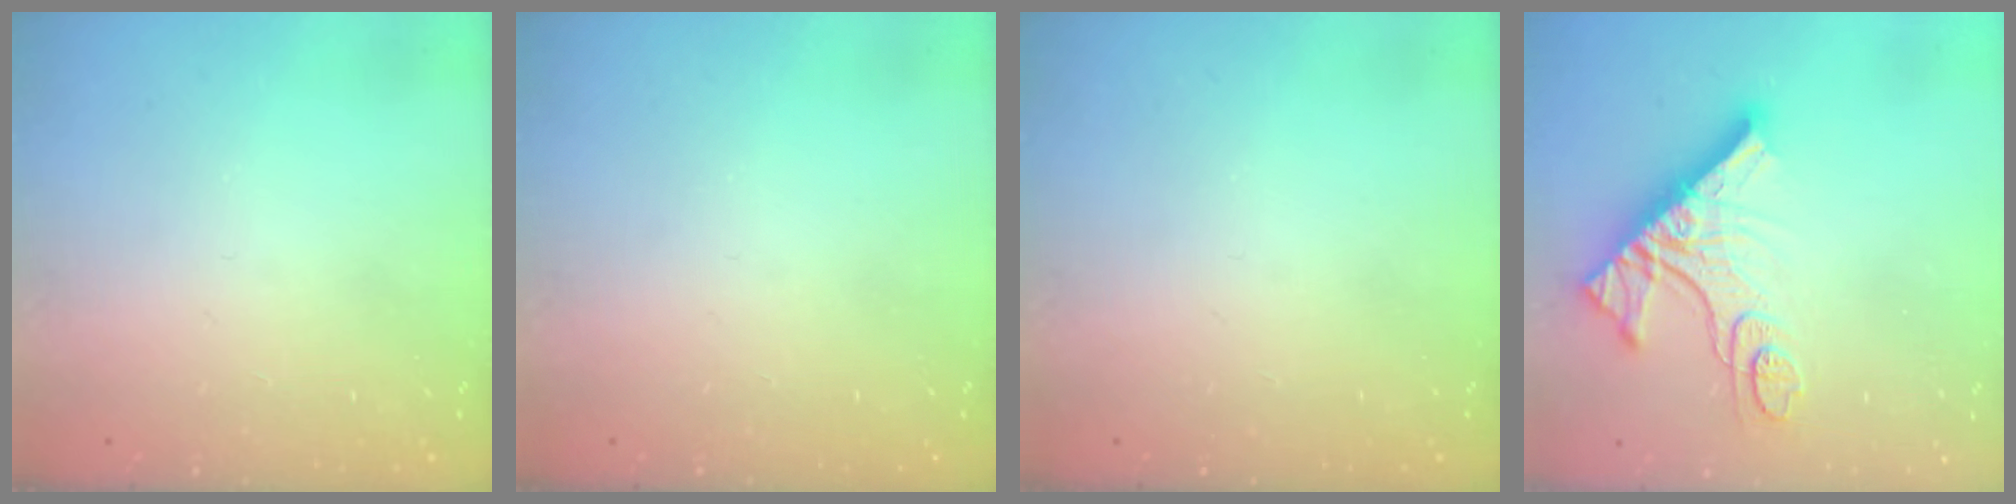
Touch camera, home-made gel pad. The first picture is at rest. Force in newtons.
{"total": 0.0}
{"total": 0.0}
{"total": 14.8, "press": 14.7, "slide": 1.5}